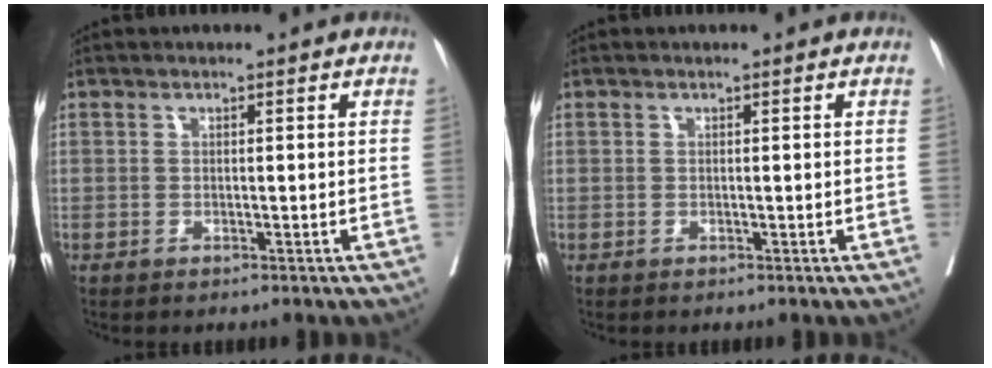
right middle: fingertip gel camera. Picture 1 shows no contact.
{"total": 0.0}